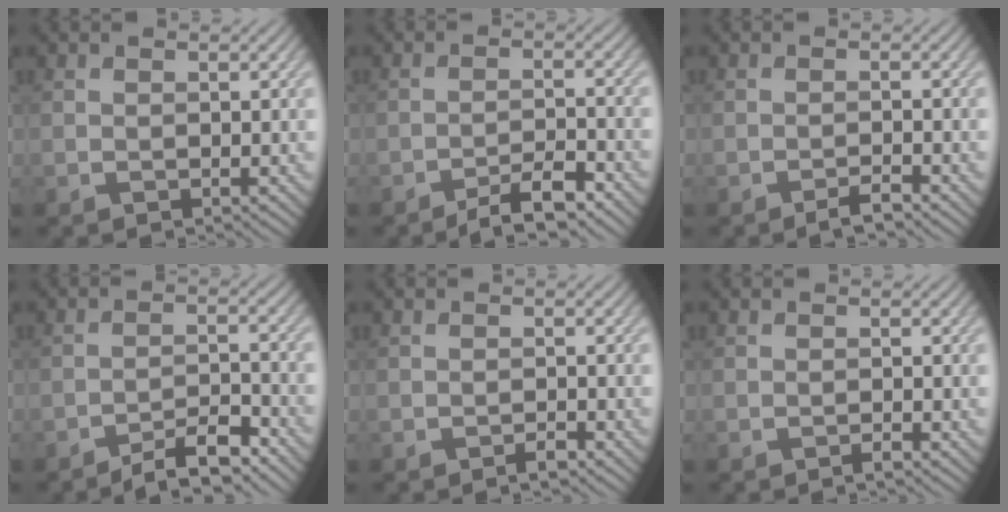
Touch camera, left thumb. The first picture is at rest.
{"total": 5.0, "force": [-3.8, 0.9, 3.1], "torque": [-0.049, 0.009, -0.065]}
{"total": 1.9, "force": [-1.4, 0.1, 1.2], "torque": [-0.019, 0.006, -0.030]}
{"total": 5.3, "force": [-4.3, 1.0, 3.0], "torque": [-0.046, 0.009, -0.074]}
{"total": 1.1, "force": [-0.8, 0.2, 0.6], "torque": [-0.010, 0.000, -0.015]}
{"total": 0.6, "force": [-0.5, 0.0, 0.4], "torque": [-0.006, 0.002, -0.009]}